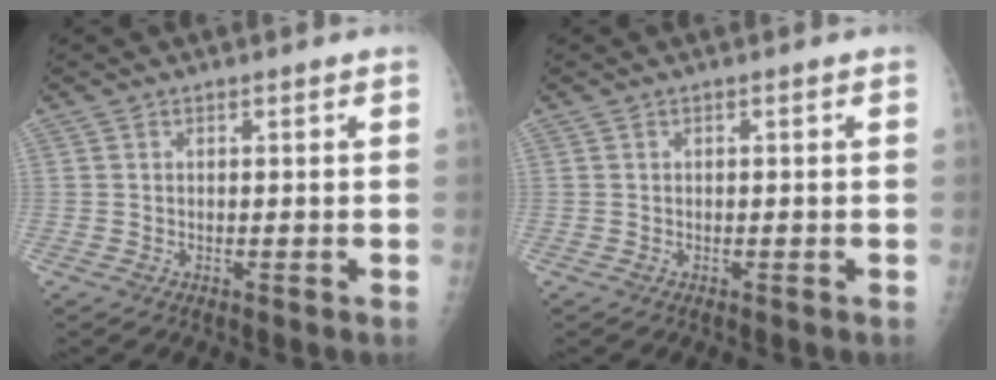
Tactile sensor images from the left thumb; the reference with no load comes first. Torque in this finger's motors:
{"motor_torque": [0.03, 0.06, 0.02, -0.04, 0.00]}